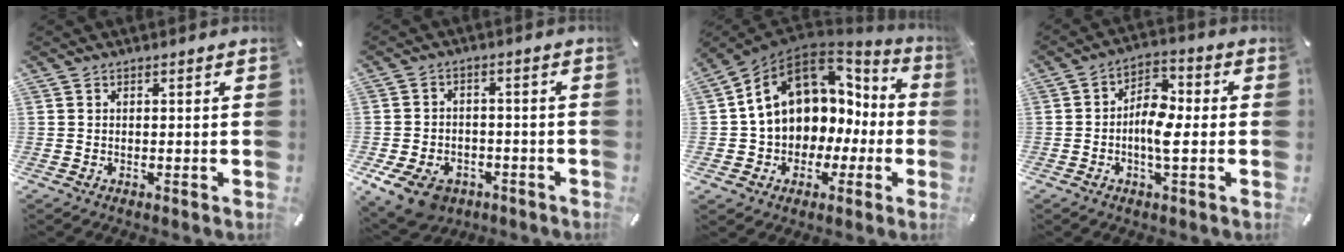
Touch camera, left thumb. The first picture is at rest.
{"total": 9.1, "force": [-5.2, 6.2, 4.3], "torque": [-0.098, 0.030, -0.094]}
{"total": 13.5, "force": [3.6, 10.8, 7.2], "torque": [-0.154, -0.023, 0.066]}
{"total": 8.0, "force": [-2.0, 4.1, 6.6], "torque": [-0.123, 0.012, -0.036]}